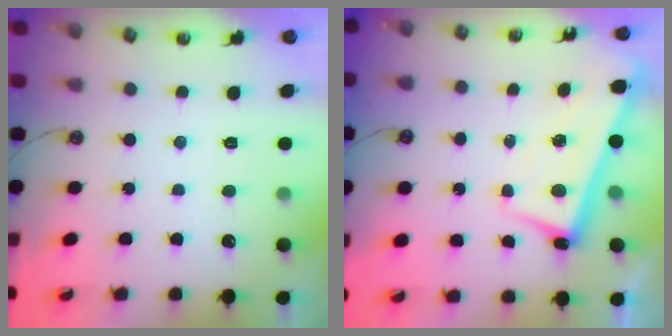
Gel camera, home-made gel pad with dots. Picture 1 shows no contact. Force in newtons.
{"total": 2.7, "press": 2.6, "slide": 0.8}